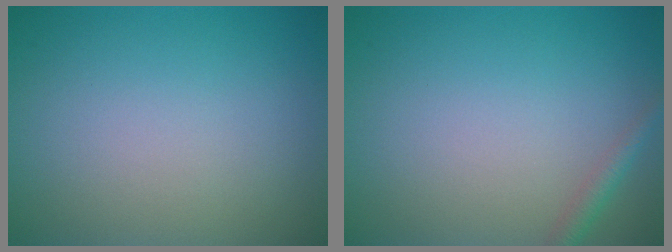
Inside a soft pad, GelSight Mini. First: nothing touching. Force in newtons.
{"total": 1.4, "press": 1.4, "slide": 0.1}